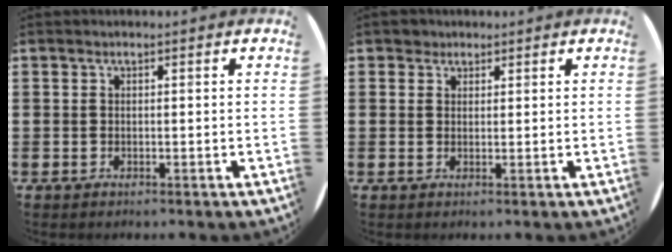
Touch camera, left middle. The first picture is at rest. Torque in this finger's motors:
{"motor_torque": [-0.08, 0.10, -0.08, 0.00]}